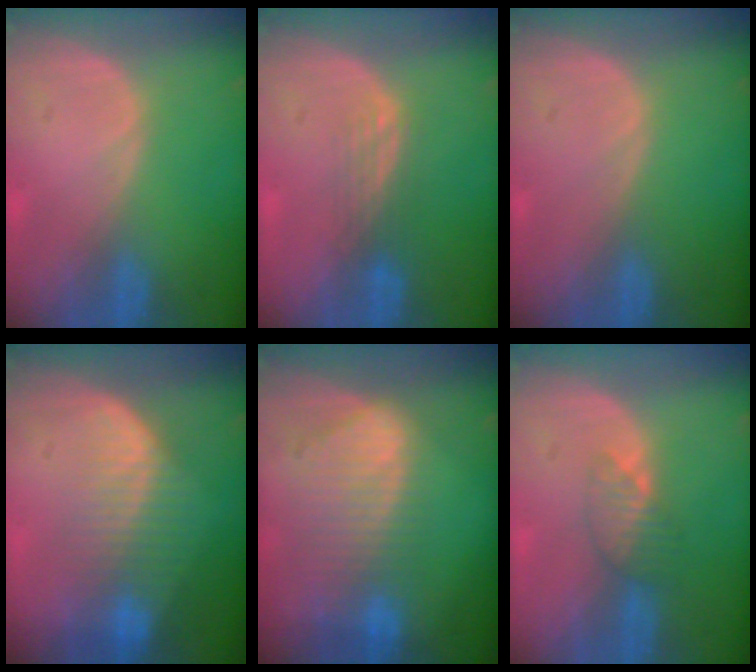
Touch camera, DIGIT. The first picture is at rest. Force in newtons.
{"total": 3.0, "press": 2.5, "slide": 1.7}
{"total": 0.0}
{"total": 8.3, "press": 7.1, "slide": 4.3}
{"total": 9.3, "press": 8.1, "slide": 4.4}
{"total": 3.6, "press": 3.2, "slide": 1.6}